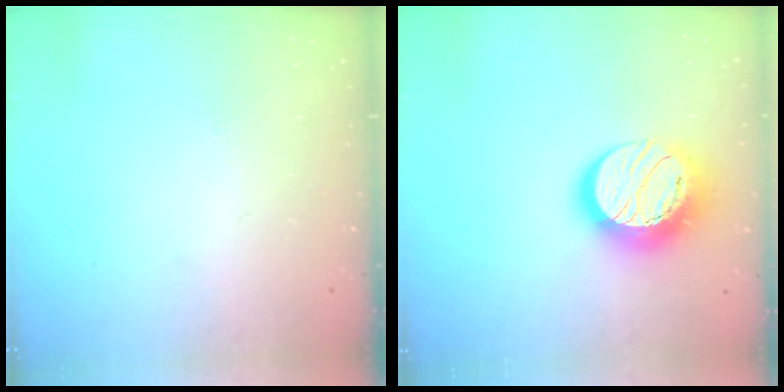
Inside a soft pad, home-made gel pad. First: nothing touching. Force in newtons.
{"total": 17.6, "press": 17.6, "slide": 1.2}